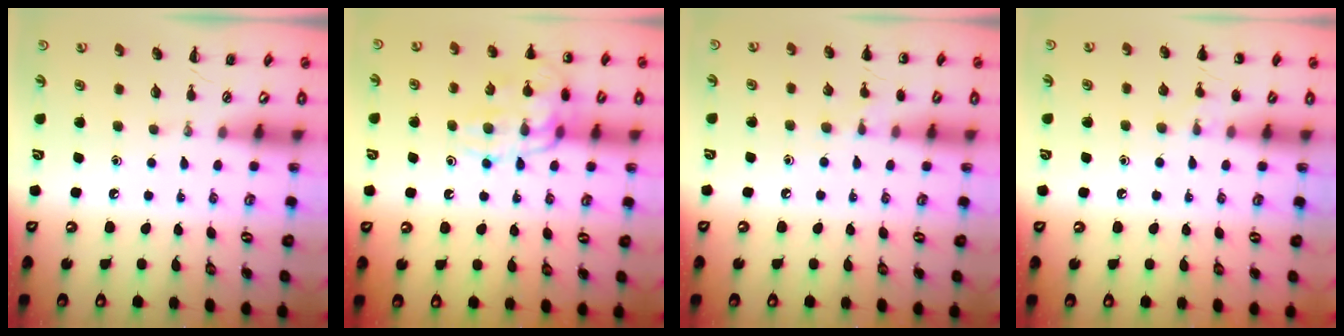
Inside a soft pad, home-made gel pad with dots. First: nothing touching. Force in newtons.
{"total": 15.6, "press": 15.4, "slide": 2.1}
{"total": 5.7, "press": 5.5, "slide": 1.5}
{"total": 6.0, "press": 5.8, "slide": 1.7}